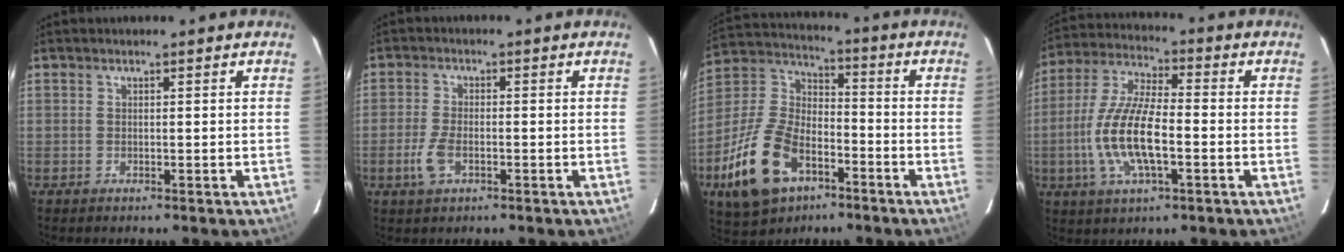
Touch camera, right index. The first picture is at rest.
{"total": 4.6, "force": [-2.0, 2.3, 3.5], "torque": [-0.086, -0.005, -0.038]}
{"total": 18.9, "force": [-9.1, 11.3, 12.2], "torque": [-0.274, 0.003, -0.154]}
{"total": 13.7, "force": [-3.3, 4.6, 12.5], "torque": [-0.261, -0.002, -0.066]}